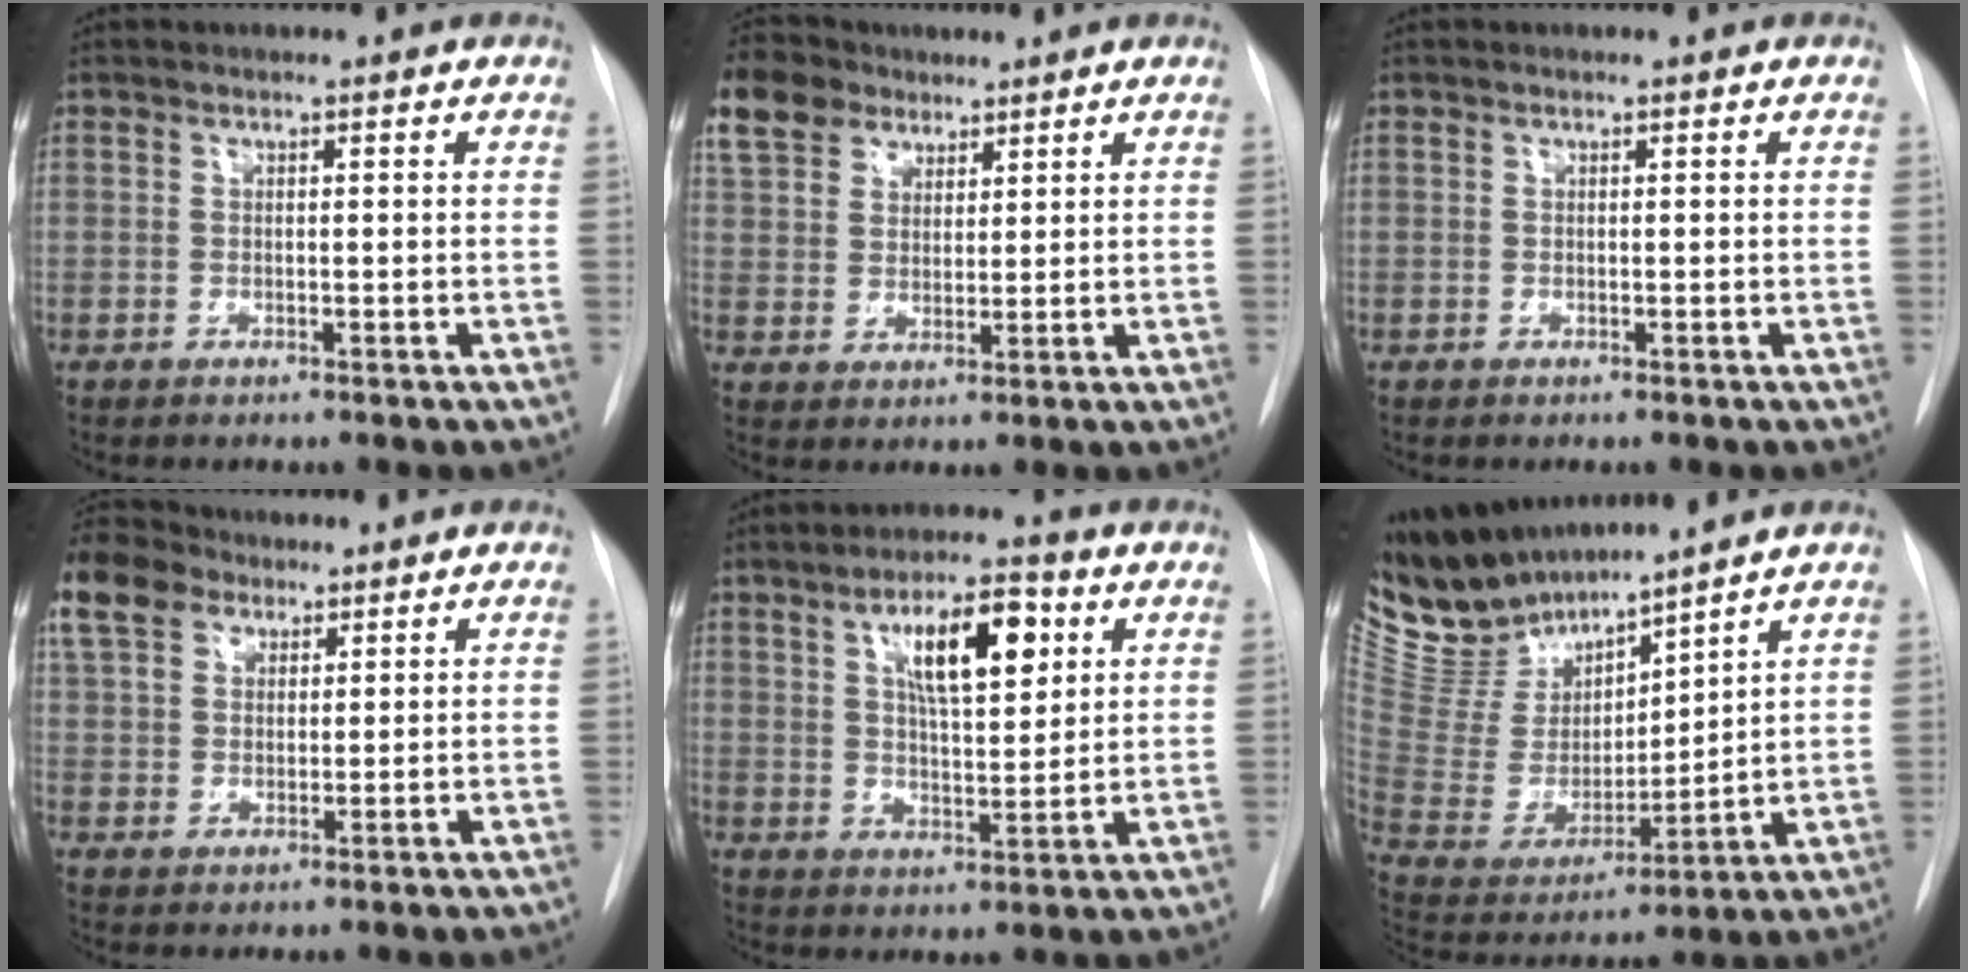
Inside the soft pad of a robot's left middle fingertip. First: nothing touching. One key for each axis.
{"total": 9.5, "fx": 6.6, "fy": 6.1, "fz": 2.8, "tx": -0.062, "ty": 0.028, "tz": 0.127}
{"total": 0.0}
{"total": 11.4, "fx": 7.8, "fy": 7.0, "fz": 4.5, "tx": -0.116, "ty": 0.041, "tz": 0.151}
{"total": 10.9, "fx": 4.4, "fy": 3.4, "fz": 9.4, "tx": -0.153, "ty": 0.012, "tz": 0.074}
{"total": 14.4, "fx": 13.5, "fy": 3.3, "fz": 3.5, "tx": -0.092, "ty": -0.004, "tz": 0.282}